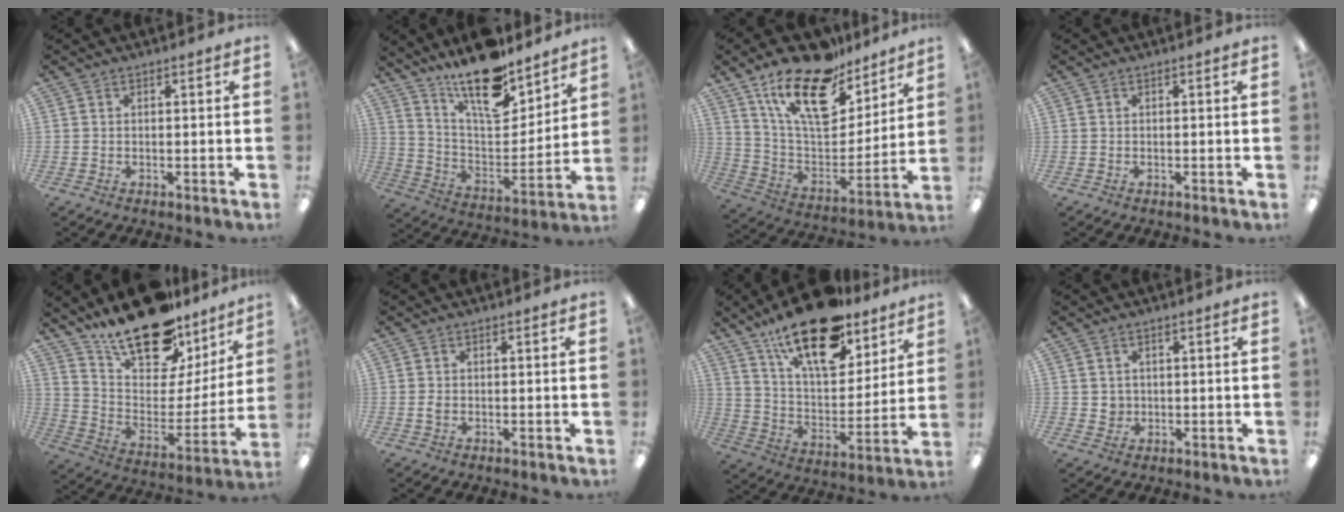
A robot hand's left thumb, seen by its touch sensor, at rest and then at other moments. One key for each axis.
{"total": 18.1, "fx": 14.6, "fy": 6.0, "fz": 9.0, "tx": -0.161, "ty": -0.102, "tz": 0.254}
{"total": 21.1, "fx": 14.6, "fy": 9.4, "fz": 12.0, "tx": -0.214, "ty": -0.089, "tz": 0.258}
{"total": 0.0}
{"total": 22.4, "fx": 17.3, "fy": 9.7, "fz": 10.3, "tx": -0.166, "ty": -0.116, "tz": 0.306}
{"total": 1.1, "fx": -0.1, "fy": 0.7, "fz": 0.8, "tx": -0.015, "ty": 0.003, "tz": -0.004}
{"total": 22.4, "fx": 15.7, "fy": 9.1, "fz": 13.0, "tx": -0.216, "ty": -0.089, "tz": 0.271}
{"total": 2.3, "fx": 0.7, "fy": 2.1, "fz": 0.3, "tx": -0.002, "ty": 0.001, "tz": 0.011}